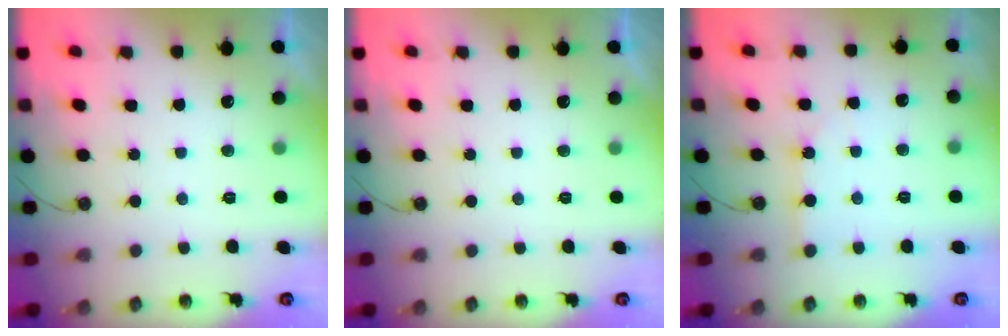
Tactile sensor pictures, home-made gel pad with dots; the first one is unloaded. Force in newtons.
{"total": 0.0}
{"total": 2.5, "press": 2.5, "slide": 0.3}